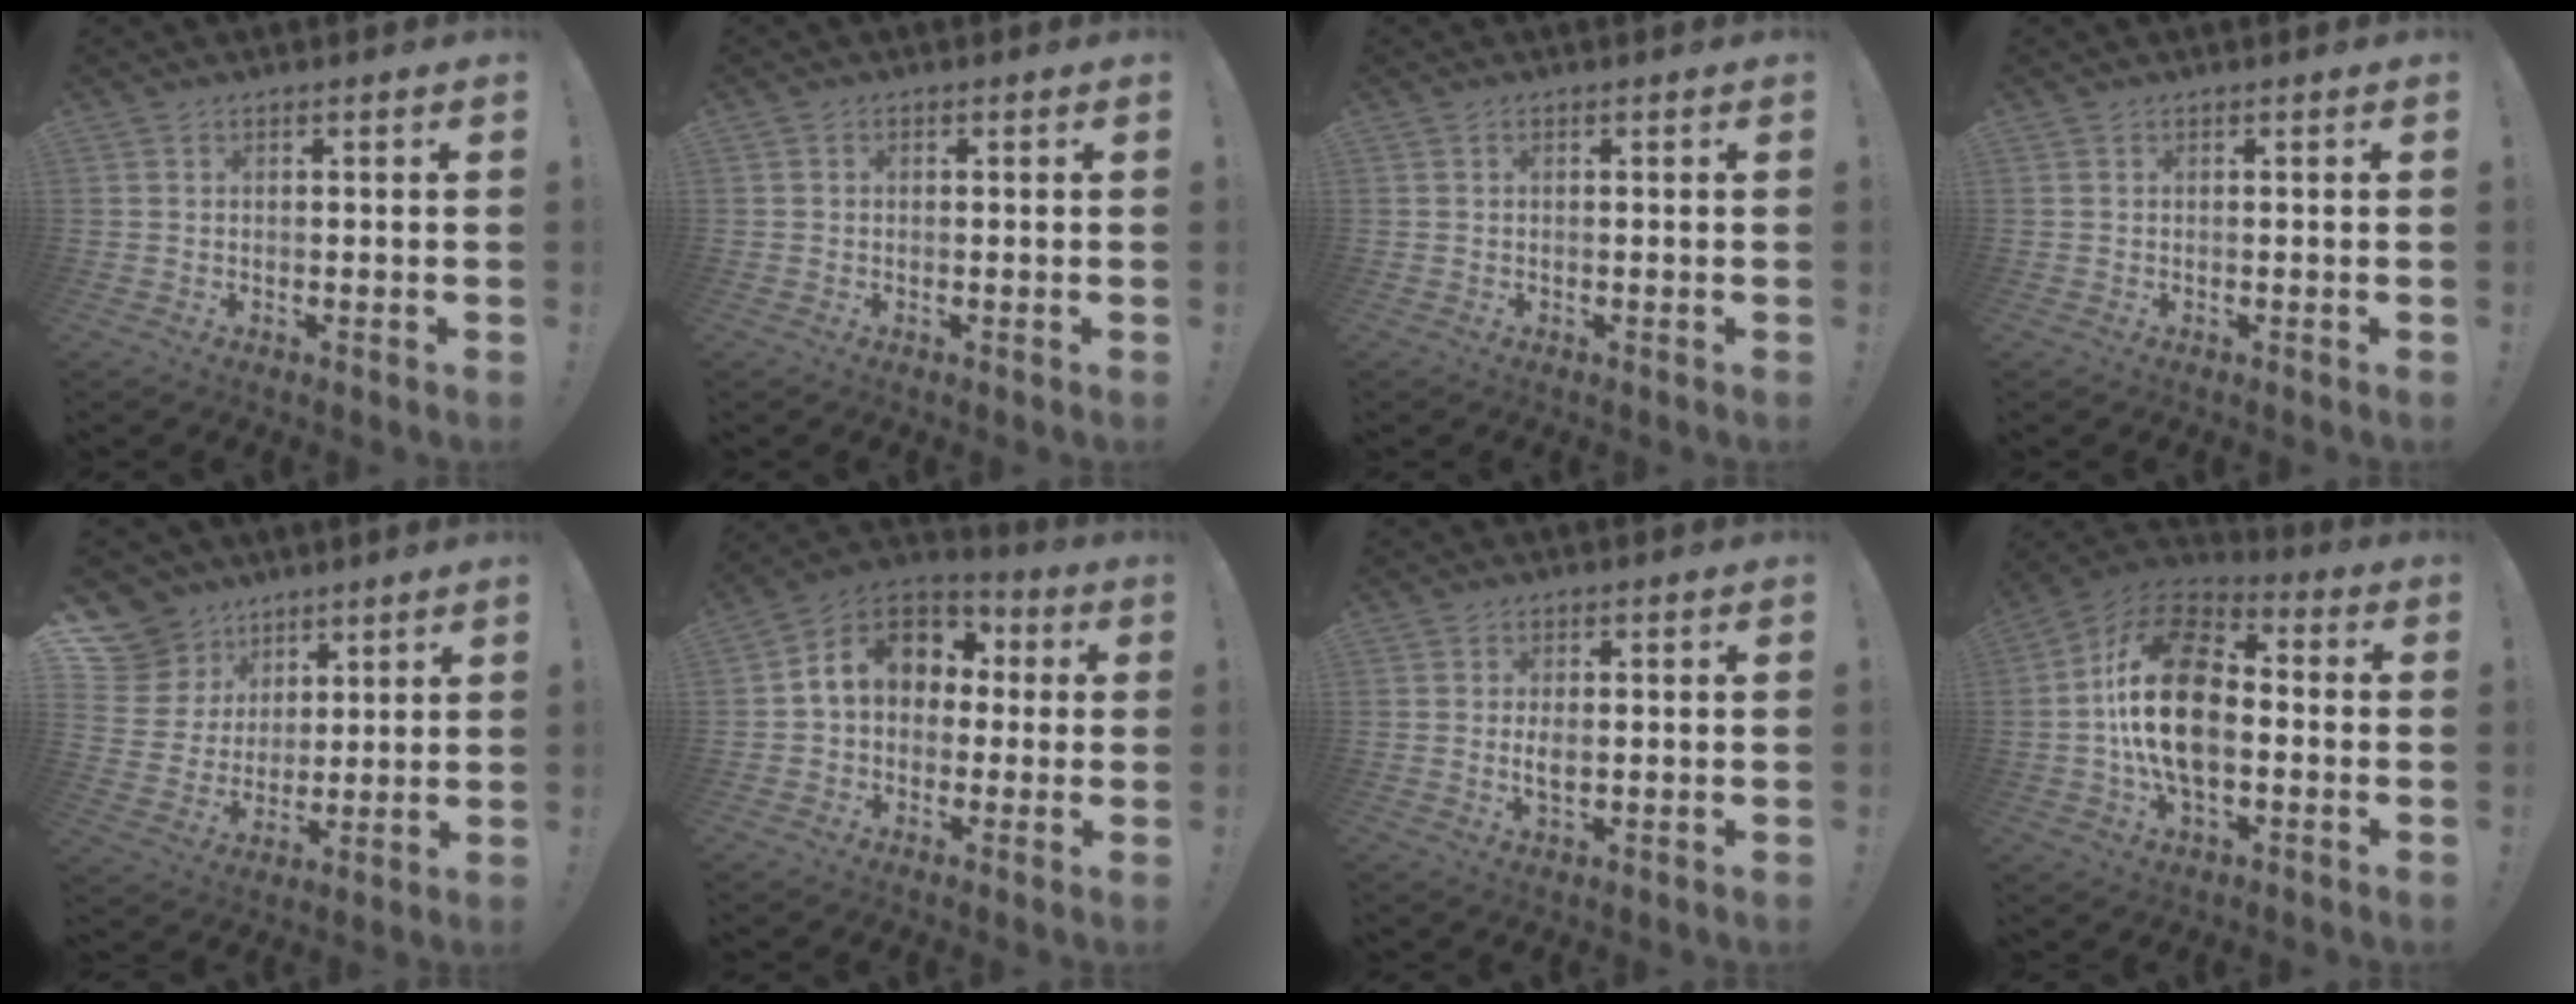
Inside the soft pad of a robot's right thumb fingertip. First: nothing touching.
{"total": 0.7, "force": [-0.3, 0.6, 0.2], "torque": [-0.006, 0.005, -0.006]}
{"total": 0.0}
{"total": 0.0}
{"total": 11.5, "force": [6.5, 9.2, 2.4], "torque": [-0.039, -0.049, 0.139]}
{"total": 12.2, "force": [2.4, 9.6, 7.1], "torque": [-0.103, 0.007, 0.049]}
{"total": 3.1, "force": [0.0, 1.4, 2.8], "torque": [-0.043, -0.004, -0.003]}
{"total": 22.2, "force": [-1.0, 13.4, 17.7], "torque": [-0.318, 0.025, -0.015]}